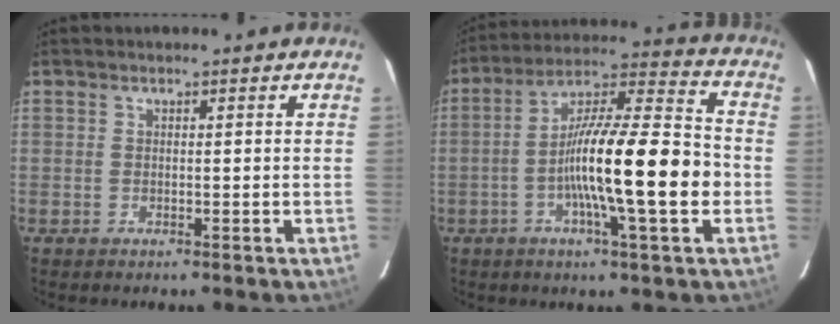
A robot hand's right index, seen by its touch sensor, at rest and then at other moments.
{"total": 17.5, "force": [-3.6, 1.1, 17.1], "torque": [-0.286, 0.005, -0.065]}